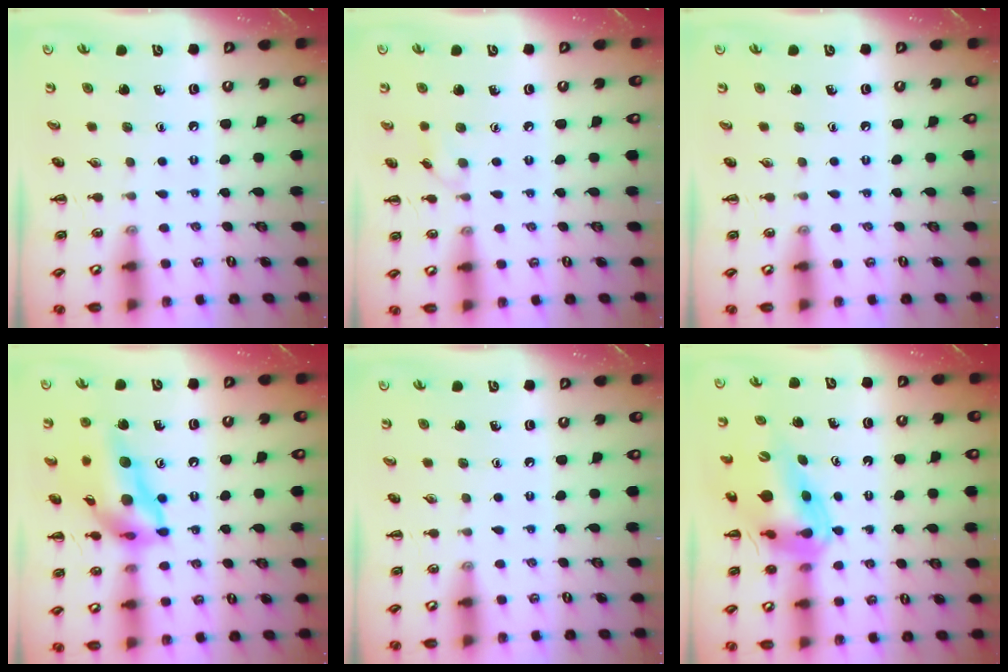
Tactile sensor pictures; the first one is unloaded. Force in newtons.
{"total": 4.0, "press": 3.7, "slide": 1.5}
{"total": 0.0}
{"total": 18.9, "press": 18.3, "slide": 4.9}
{"total": 0.0}
{"total": 15.5, "press": 14.8, "slide": 4.5}